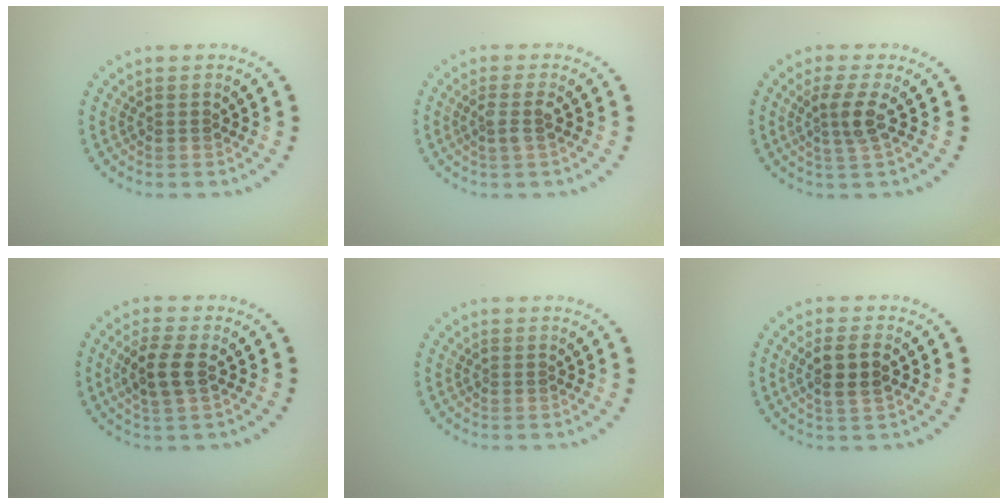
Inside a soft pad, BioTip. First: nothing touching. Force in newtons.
{"total": 1.6, "press": 1.2, "slide": 1.0}
{"total": 2.3, "press": 1.7, "slide": 1.5}
{"total": 2.9, "press": 2.7, "slide": 1.0}
{"total": 0.0}
{"total": 2.8, "press": 2.6, "slide": 1.1}